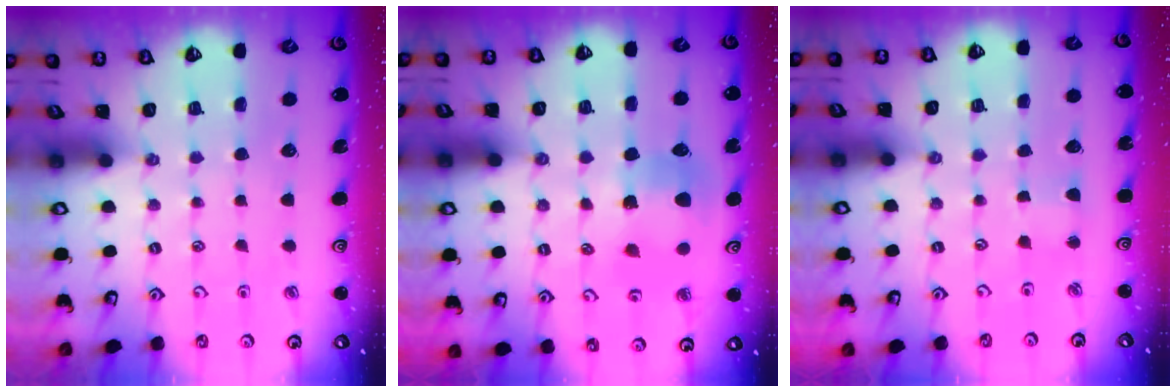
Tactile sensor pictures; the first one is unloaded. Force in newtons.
{"total": 8.5, "press": 8.4, "slide": 1.1}
{"total": 2.8, "press": 2.8, "slide": 0.4}